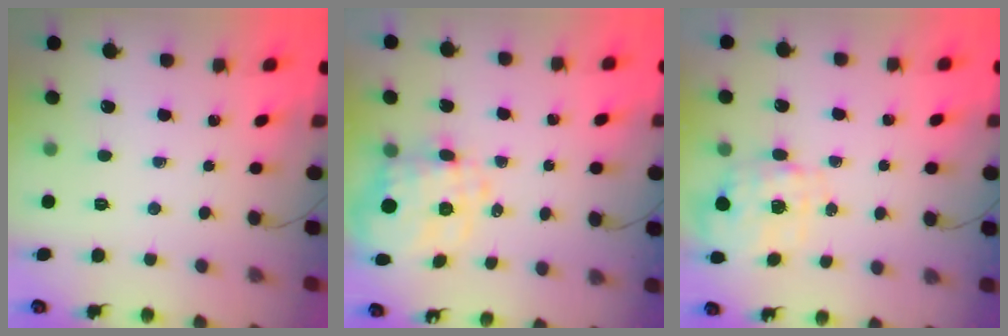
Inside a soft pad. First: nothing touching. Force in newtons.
{"total": 5.2, "press": 4.6, "slide": 2.4}
{"total": 2.7, "press": 2.6, "slide": 0.9}